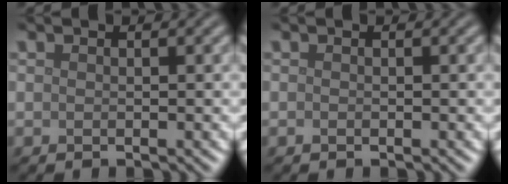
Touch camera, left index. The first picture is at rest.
{"total": 0.0}